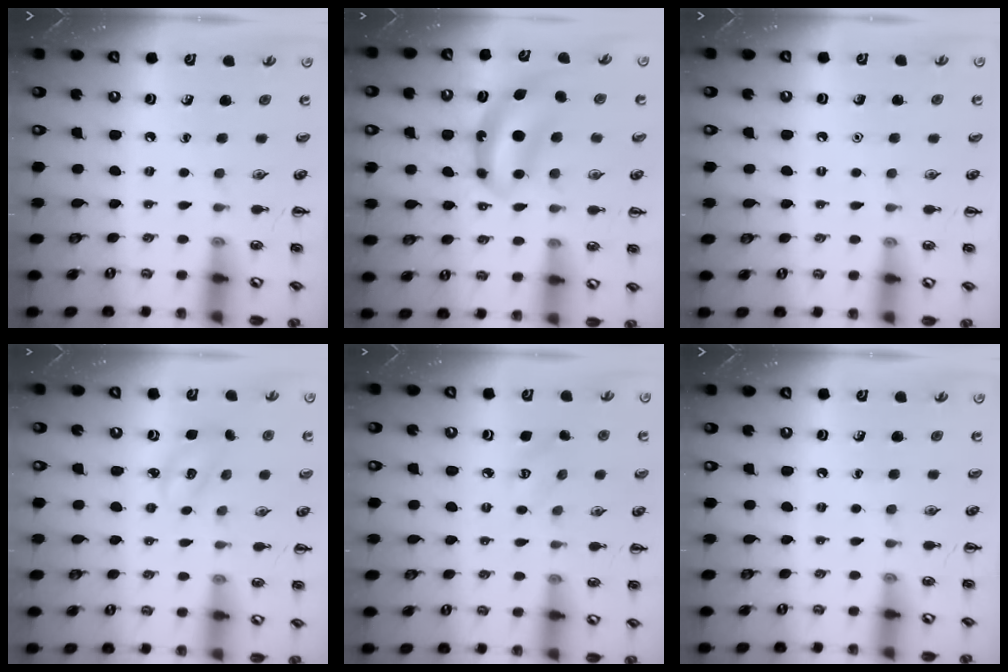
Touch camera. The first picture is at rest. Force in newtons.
{"total": 7.6, "press": 7.5, "slide": 1.3}
{"total": 1.6, "press": 1.6, "slide": 0.1}
{"total": 2.8, "press": 2.7, "slide": 0.7}
{"total": 3.3, "press": 3.2, "slide": 0.9}
{"total": 0.0}